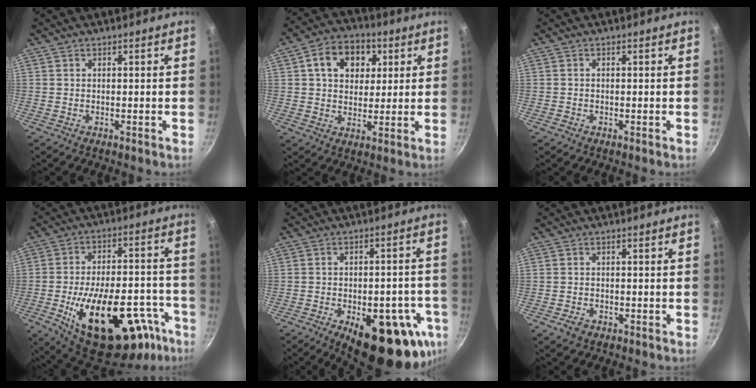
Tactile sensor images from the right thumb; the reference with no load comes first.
{"total": 11.6, "force": [3.8, 8.8, 6.7], "torque": [-0.078, 0.003, 0.050]}
{"total": 0.6, "force": [-0.4, 0.4, 0.1], "torque": [-0.003, 0.004, -0.007]}
{"total": 29.9, "force": [-13.6, 14.5, 22.4], "torque": [-0.281, 0.052, -0.183]}
{"total": 21.8, "force": [-9.8, 9.9, 16.8], "torque": [-0.156, 0.021, -0.120]}
{"total": 2.5, "force": [-1.4, 1.6, 1.2], "torque": [-0.022, 0.012, -0.023]}